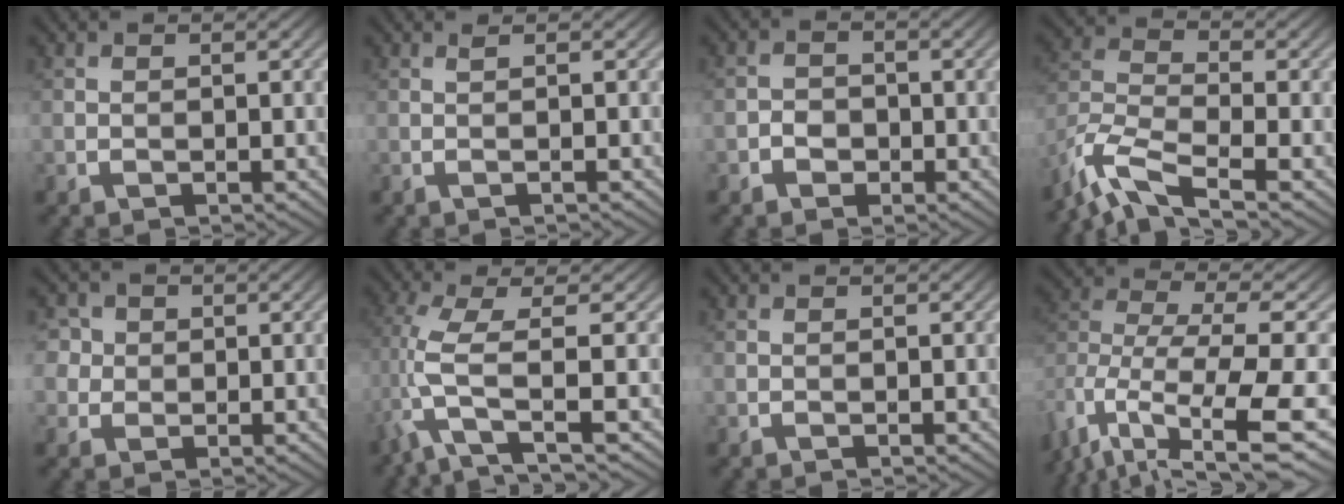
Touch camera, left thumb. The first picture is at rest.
{"total": 1.1, "force": [0.4, -0.1, 1.0], "torque": [-0.016, 0.007, -0.002]}
{"total": 1.7, "force": [-0.9, 1.4, 0.3], "torque": [-0.002, 0.003, -0.020]}
{"total": 8.7, "force": [-6.5, 2.4, 5.3], "torque": [-0.120, -0.010, -0.143]}
{"total": 3.1, "force": [1.1, 2.9, 0.1], "torque": [-0.014, 0.001, 0.012]}
{"total": 5.9, "force": [-0.7, 1.0, 5.8], "torque": [-0.132, 0.010, -0.032]}
{"total": 0.0}
{"total": 13.1, "force": [-6.3, 5.2, 10.2], "torque": [-0.231, -0.006, -0.075]}